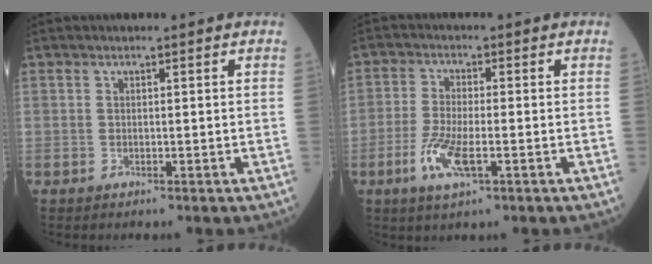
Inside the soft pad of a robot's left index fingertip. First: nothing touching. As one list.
[{"total": 6.0, "force": [-2.5, 1.4, 5.3], "torque": [-0.120, -0.012, -0.050]}]